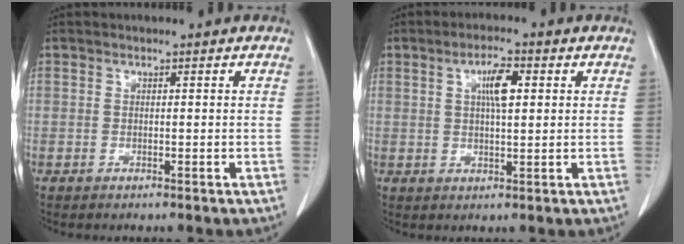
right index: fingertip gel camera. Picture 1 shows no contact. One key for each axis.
{"total": 4.9, "fx": 1.4, "fy": 1.1, "fz": 4.6, "tx": -0.081, "ty": 0.004, "tz": 0.025}